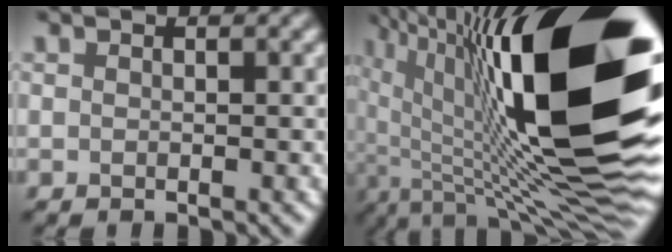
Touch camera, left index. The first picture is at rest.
{"total": 21.9, "force": [3.0, 7.2, 20.5], "torque": [-0.314, 0.022, 0.046]}